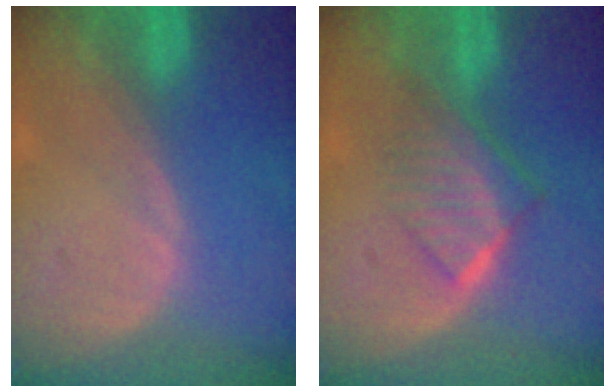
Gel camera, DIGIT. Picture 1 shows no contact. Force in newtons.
{"total": 6.5, "press": 5.5, "slide": 3.5}